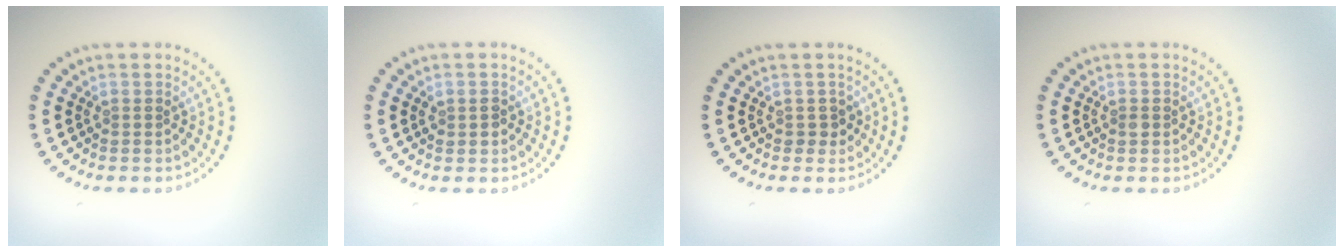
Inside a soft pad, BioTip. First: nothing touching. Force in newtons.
{"total": 1.2, "press": 1.2, "slide": 0.2}
{"total": 1.2, "press": 1.0, "slide": 0.6}
{"total": 0.6, "press": 0.6, "slide": 0.1}